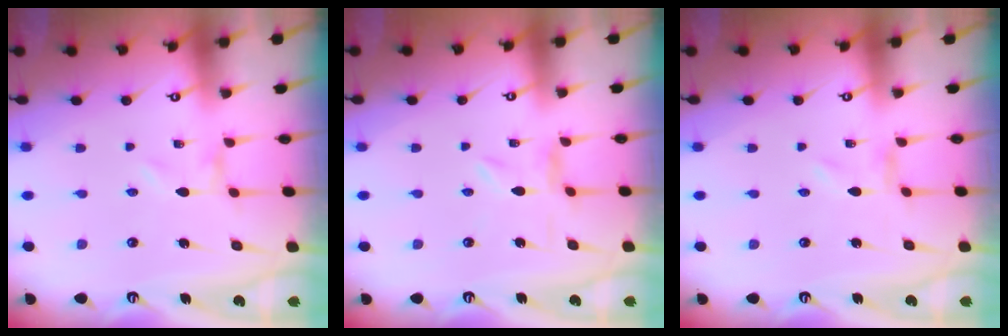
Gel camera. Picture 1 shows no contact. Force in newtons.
{"total": 2.2, "press": 2.2, "slide": 0.2}
{"total": 0.0}